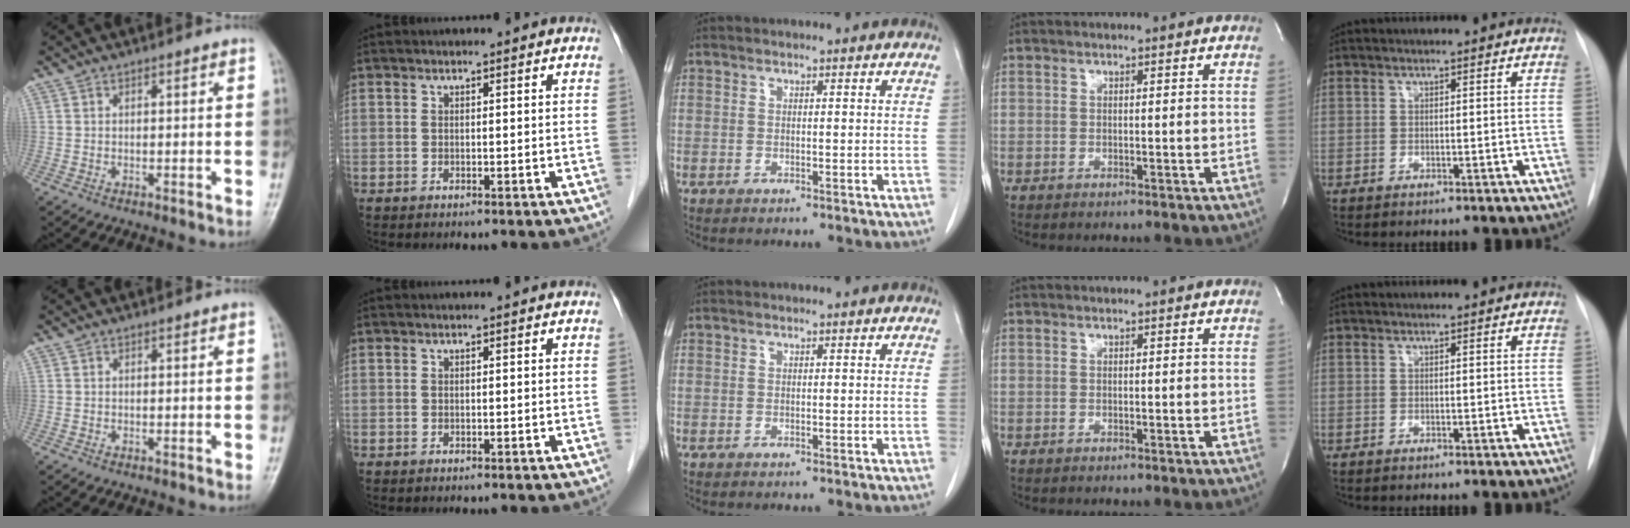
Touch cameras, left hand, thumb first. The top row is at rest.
{}